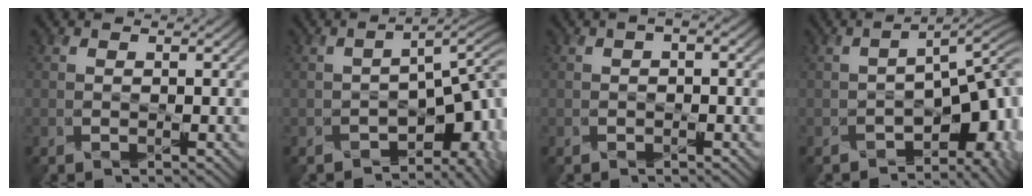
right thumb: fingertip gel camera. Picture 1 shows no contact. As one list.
[{"total": 7.6, "force": [-4.5, 3.2, 5.2], "torque": [-0.062, -0.016, -0.056]}, {"total": 1.4, "force": [0.0, 0.3, 1.4], "torque": [-0.027, 0.003, -0.003]}, {"total": 8.2, "force": [-4.8, 3.2, 5.8], "torque": [-0.071, -0.008, -0.068]}]